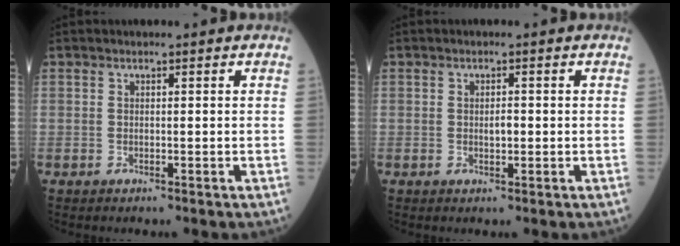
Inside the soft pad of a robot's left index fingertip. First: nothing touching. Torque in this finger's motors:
{"motor_torque": [0.12, 0.14, 0.03, 0.01]}